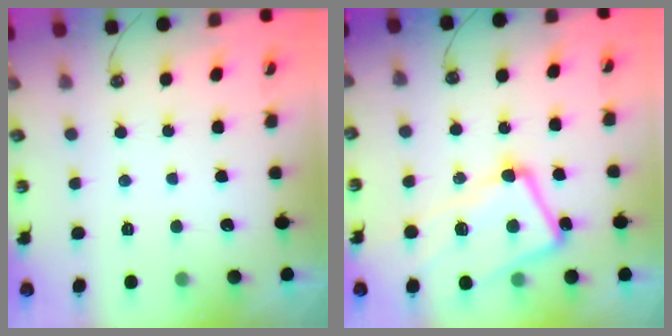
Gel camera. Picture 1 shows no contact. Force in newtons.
{"total": 7.5, "press": 7.4, "slide": 1.4}